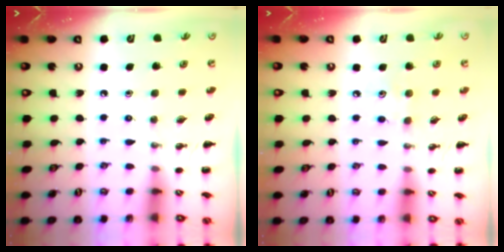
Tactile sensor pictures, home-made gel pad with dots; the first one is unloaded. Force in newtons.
{"total": 4.8, "press": 4.7, "slide": 1.3}